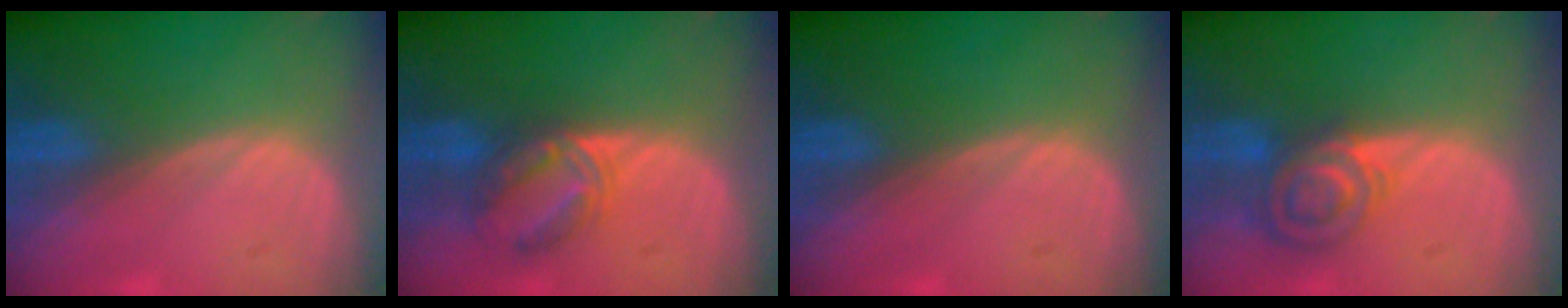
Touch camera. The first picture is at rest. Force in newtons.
{"total": 6.0, "press": 5.8, "slide": 1.4}
{"total": 0.0}
{"total": 7.3, "press": 6.3, "slide": 3.8}